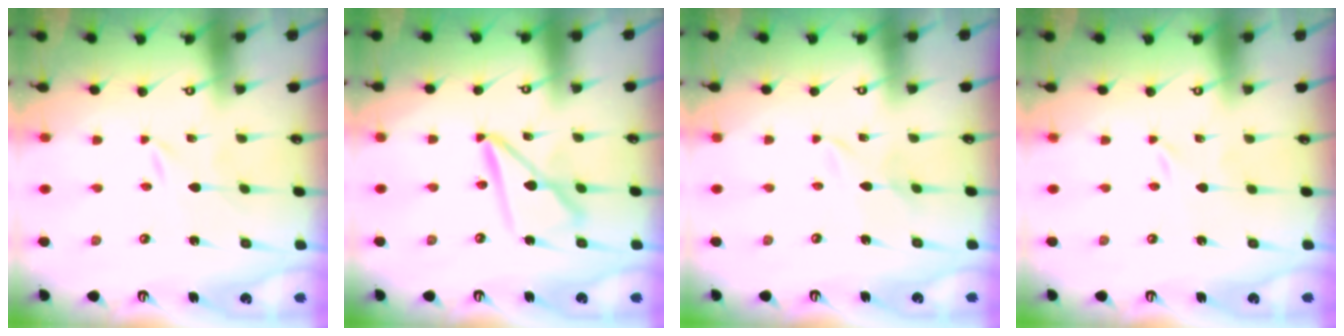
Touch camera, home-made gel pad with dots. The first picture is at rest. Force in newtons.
{"total": 11.2, "press": 11.2, "slide": 0.9}
{"total": 2.9, "press": 2.9, "slide": 0.3}
{"total": 0.0}